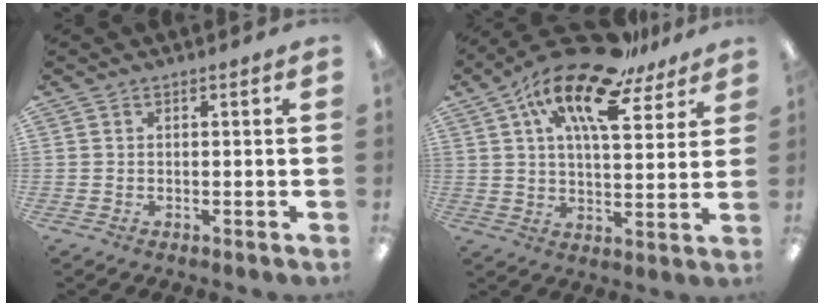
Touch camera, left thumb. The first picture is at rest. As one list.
[{"total": 17.2, "force": [11.0, 6.5, 11.6], "torque": [-0.203, -0.056, 0.185]}]